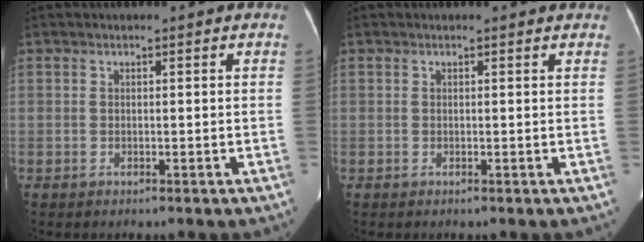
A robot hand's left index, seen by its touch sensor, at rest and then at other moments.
{"total": 2.0, "force": [1.9, 0.4, 0.5], "torque": [-0.015, 0.008, 0.014]}